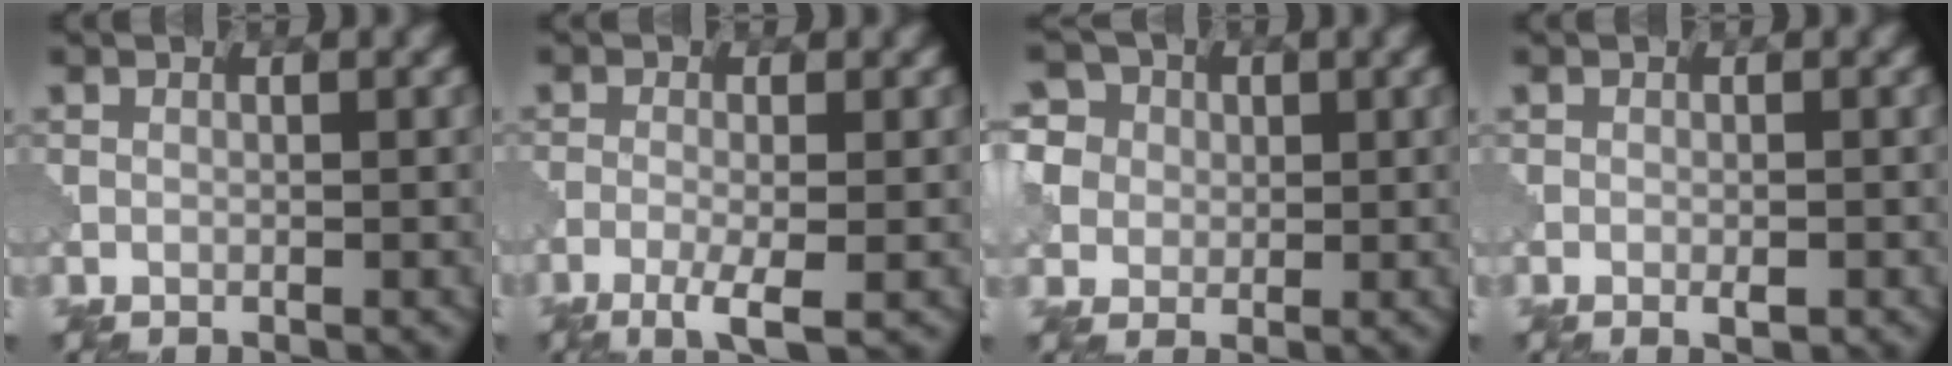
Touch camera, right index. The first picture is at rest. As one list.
[{"total": 3.2, "force": [-2.0, 0.4, 2.5], "torque": [-0.049, -0.005, -0.038]}, {"total": 6.3, "force": [2.2, 5.6, 1.9], "torque": [-0.064, 0.029, 0.026]}, {"total": 0.8, "force": [-0.7, -0.1, 0.3], "torque": [-0.004, -0.005, -0.005]}]